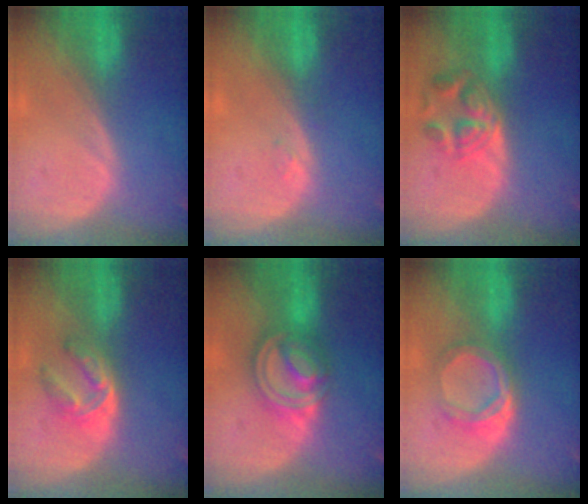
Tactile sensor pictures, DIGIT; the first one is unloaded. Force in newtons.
{"total": 0.9, "press": 0.8, "slide": 0.4}
{"total": 5.4, "press": 5.2, "slide": 1.5}
{"total": 6.2, "press": 5.0, "slide": 3.6}
{"total": 8.1, "press": 6.8, "slide": 4.3}
{"total": 5.4, "press": 5.0, "slide": 2.2}